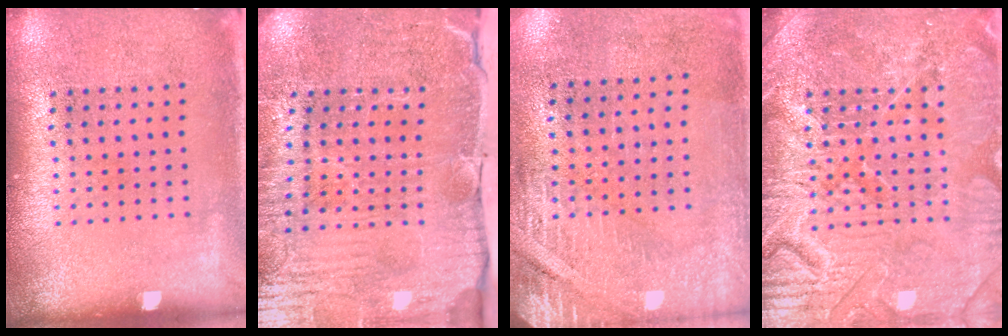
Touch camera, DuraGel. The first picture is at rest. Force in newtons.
{"total": 4.3, "press": 4.0, "slide": 1.6}
{"total": 2.9, "press": 2.5, "slide": 1.4}
{"total": 5.2, "press": 5.1, "slide": 0.6}